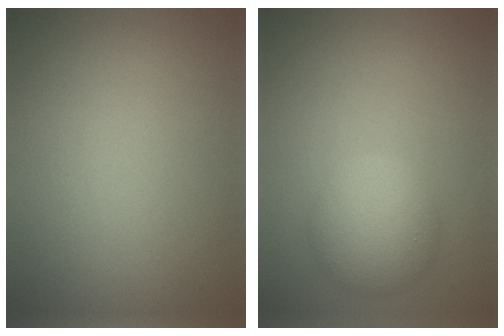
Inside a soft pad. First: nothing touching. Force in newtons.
{"total": 4.2, "press": 4.2, "slide": 0.4}